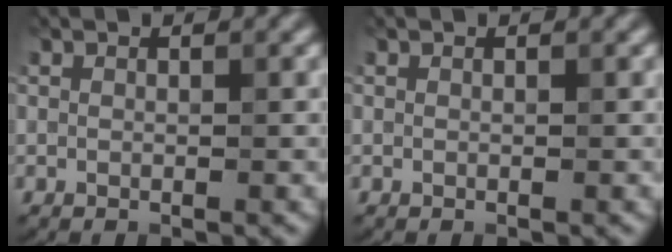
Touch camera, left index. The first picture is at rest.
{"total": 0.0}